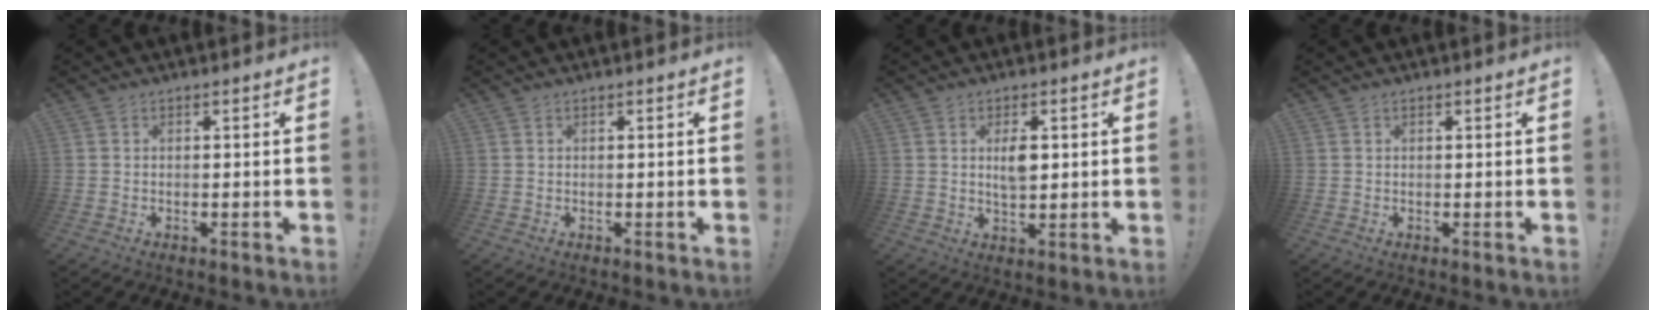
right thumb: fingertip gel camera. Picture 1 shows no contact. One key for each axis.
{"total": 0.0}
{"total": 5.3, "fx": 1.0, "fy": 2.8, "fz": 4.4, "tx": -0.059, "ty": -0.005, "tz": 0.010}
{"total": 0.0}